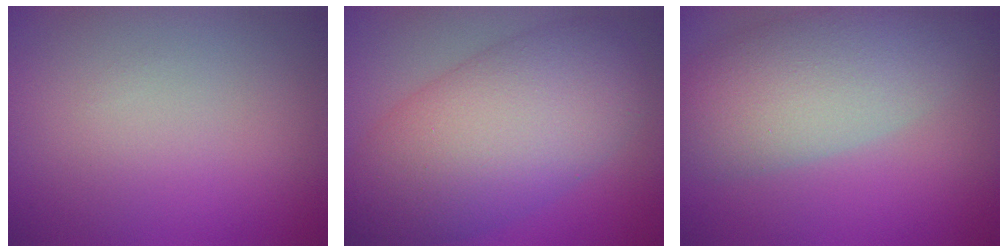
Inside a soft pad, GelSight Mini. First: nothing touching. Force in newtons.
{"total": 11.4, "press": 11.4, "slide": 0.1}
{"total": 7.7, "press": 7.7, "slide": 0.5}